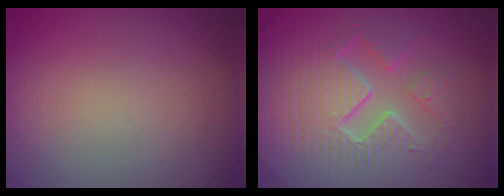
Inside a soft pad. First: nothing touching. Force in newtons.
{"total": 9.8, "press": 6.9, "slide": 7.0}